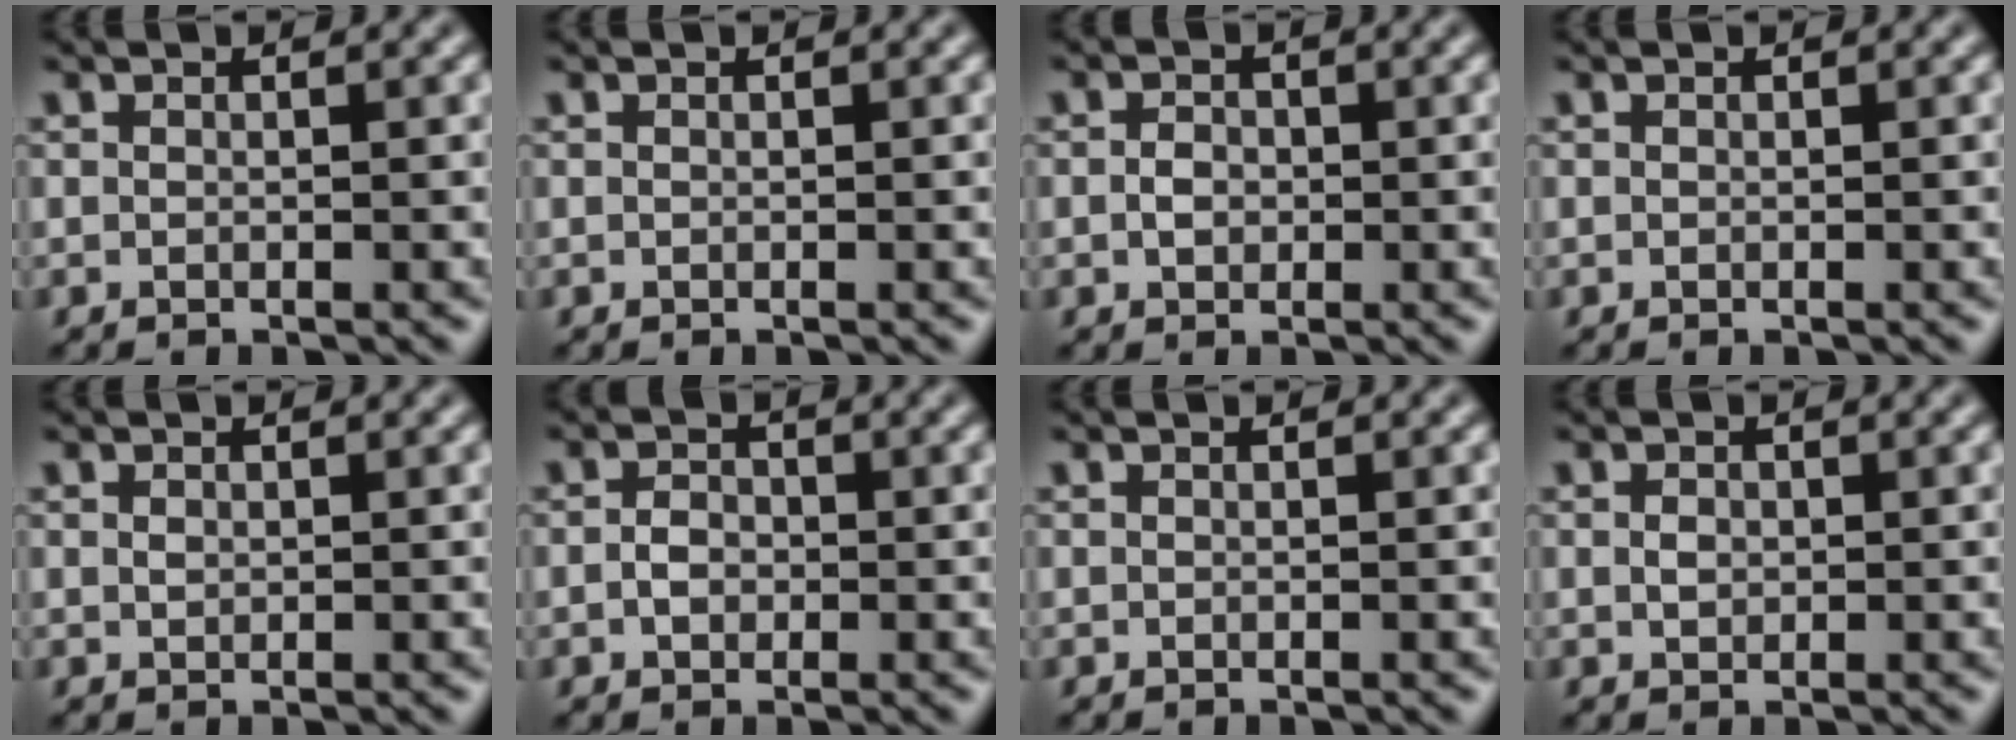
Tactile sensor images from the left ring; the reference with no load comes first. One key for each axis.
{"total": 0.0}
{"total": 1.5, "fx": -0.2, "fy": 1.2, "fz": 0.9, "tx": -0.017, "ty": 0.000, "tz": -0.007}
{"total": 0.0}
{"total": 0.6, "fx": 0.1, "fy": 0.4, "fz": 0.3, "tx": -0.006, "ty": 0.001, "tz": 0.003}
{"total": 1.8, "fx": -0.4, "fy": 1.4, "fz": 1.0, "tx": -0.019, "ty": 0.002, "tz": -0.011}
{"total": 0.0}
{"total": 1.0, "fx": 0.1, "fy": 0.8, "fz": 0.6, "tx": -0.012, "ty": -0.002, "tz": 0.000}